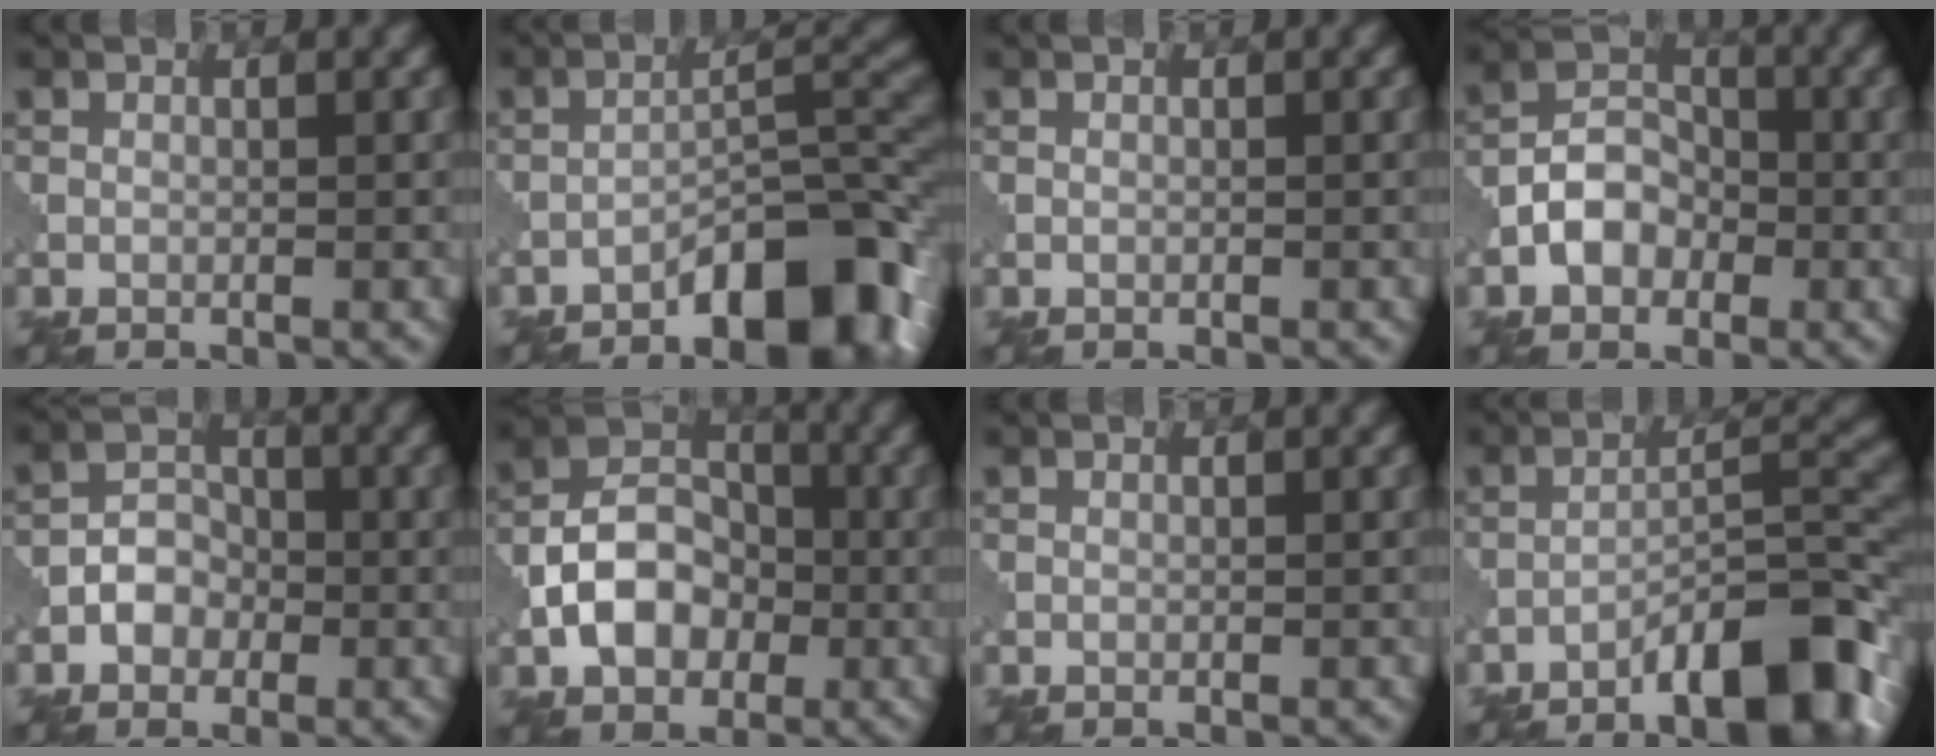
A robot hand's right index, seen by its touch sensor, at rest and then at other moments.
{"total": 9.1, "force": [-5.8, 3.1, 6.2], "torque": [-0.074, 0.020, -0.096]}
{"total": 0.0}
{"total": 4.1, "force": [-1.6, 3.0, 2.2], "torque": [-0.032, 0.008, -0.033]}
{"total": 2.7, "force": [-1.1, 2.3, 1.1], "torque": [-0.012, 0.008, -0.021]}
{"total": 6.4, "force": [-1.8, 4.7, 4.0], "torque": [-0.064, 0.008, -0.038]}
{"total": 0.0}
{"total": 9.4, "force": [-6.3, 2.4, 6.6], "torque": [-0.089, 0.015, -0.105]}